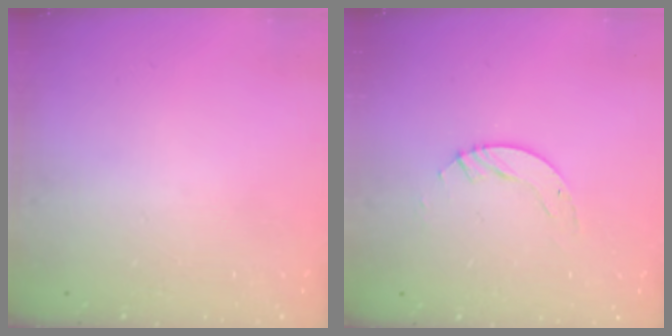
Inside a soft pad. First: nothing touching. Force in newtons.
{"total": 3.0, "press": 3.0, "slide": 0.2}